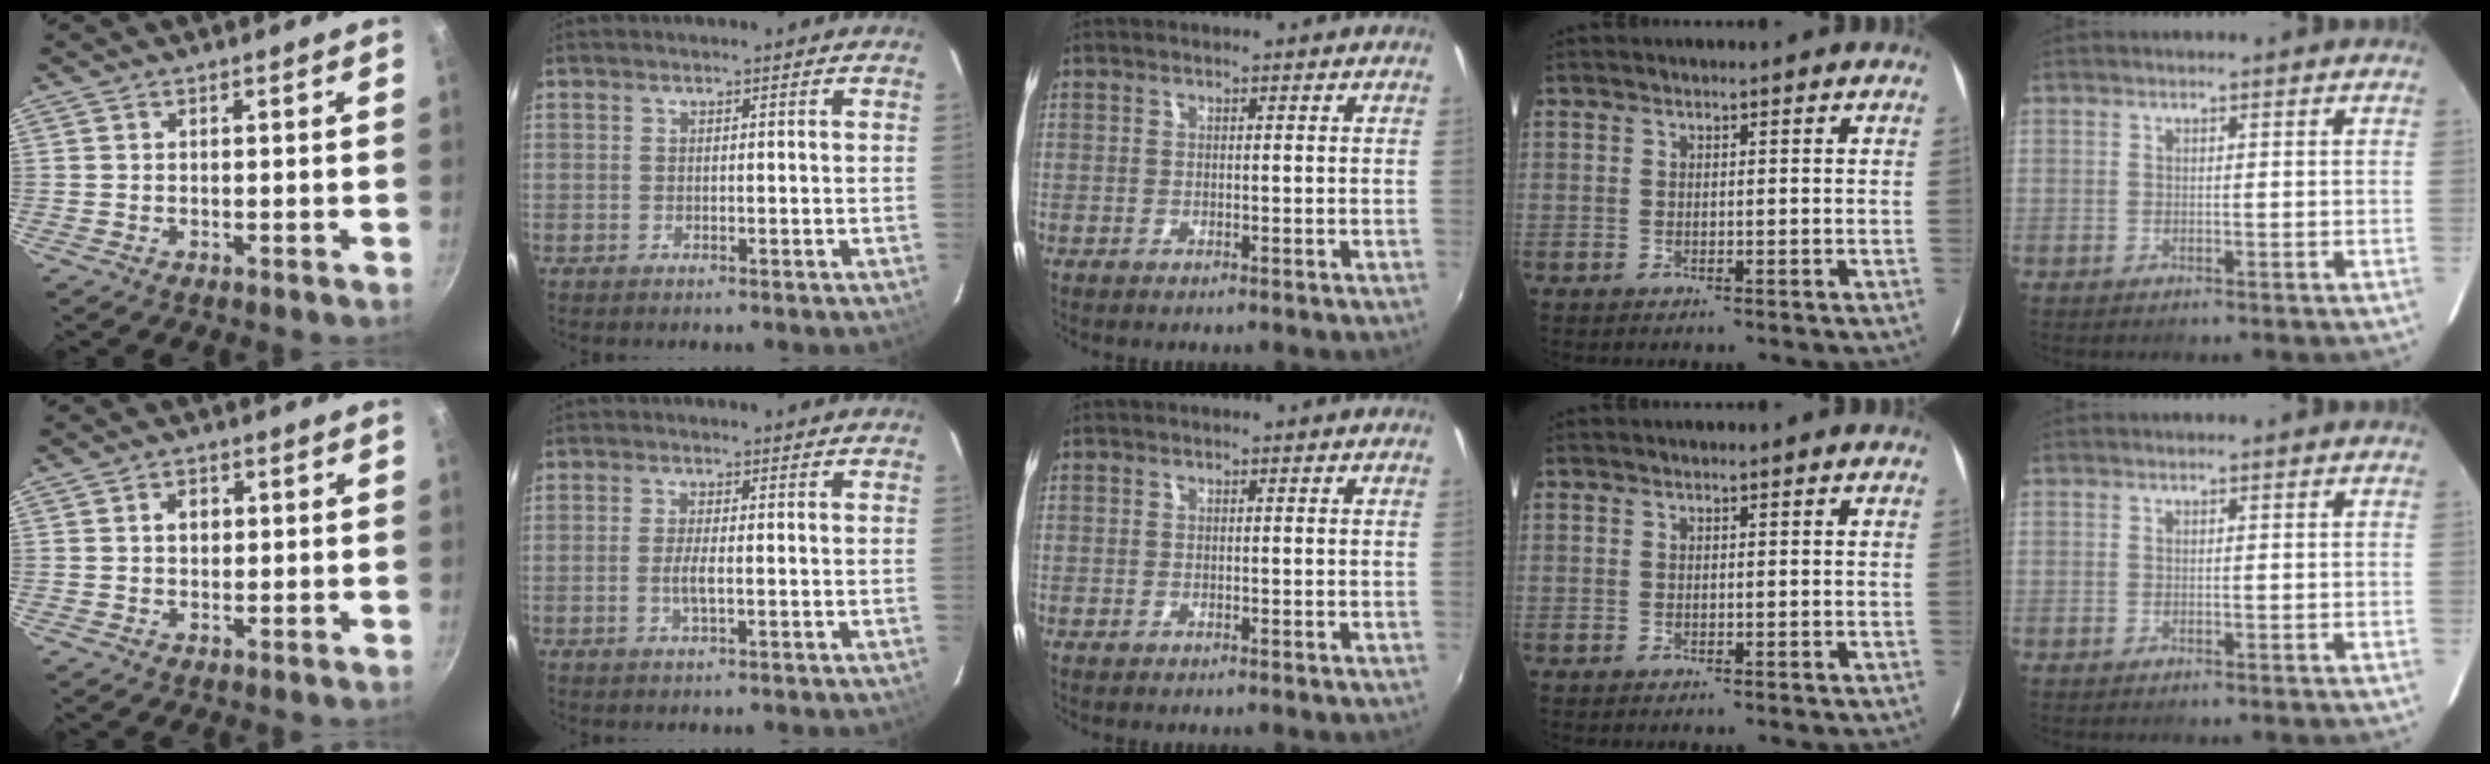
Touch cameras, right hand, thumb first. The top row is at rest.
{"thumb": {"total": 3.0, "force": [0.5, 2.3, 1.8], "torque": [-0.014, 0.006, 0.006]}, "index": {"total": 2.6, "force": [-0.6, 0.4, 2.5], "torque": [-0.047, -0.006, -0.011]}}